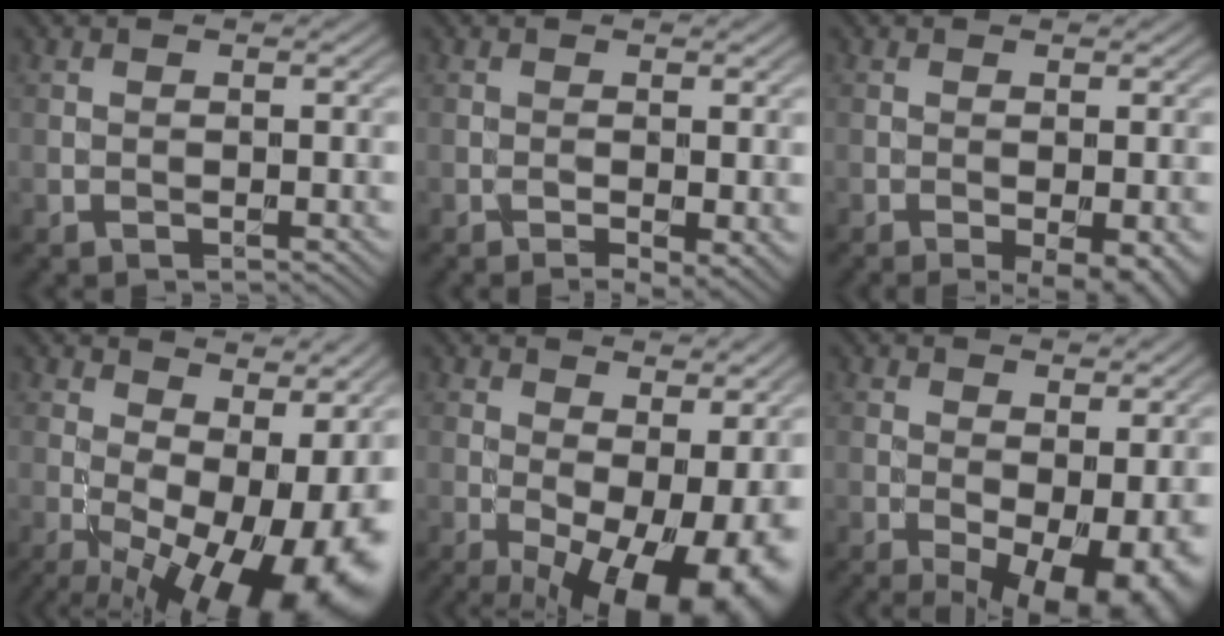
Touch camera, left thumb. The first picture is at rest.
{"total": 3.2, "force": [-1.1, 1.0, 2.9], "torque": [-0.044, -0.008, -0.013]}
{"total": 4.4, "force": [-1.9, 1.3, 3.7], "torque": [-0.057, -0.006, -0.022]}
{"total": 17.4, "force": [-0.4, 8.0, 15.4], "torque": [-0.193, -0.009, 0.021]}
{"total": 16.7, "force": [-2.8, 7.7, 14.5], "torque": [-0.195, -0.017, -0.009]}
{"total": 11.2, "force": [-3.0, 5.2, 9.5], "torque": [-0.129, -0.013, -0.029]}